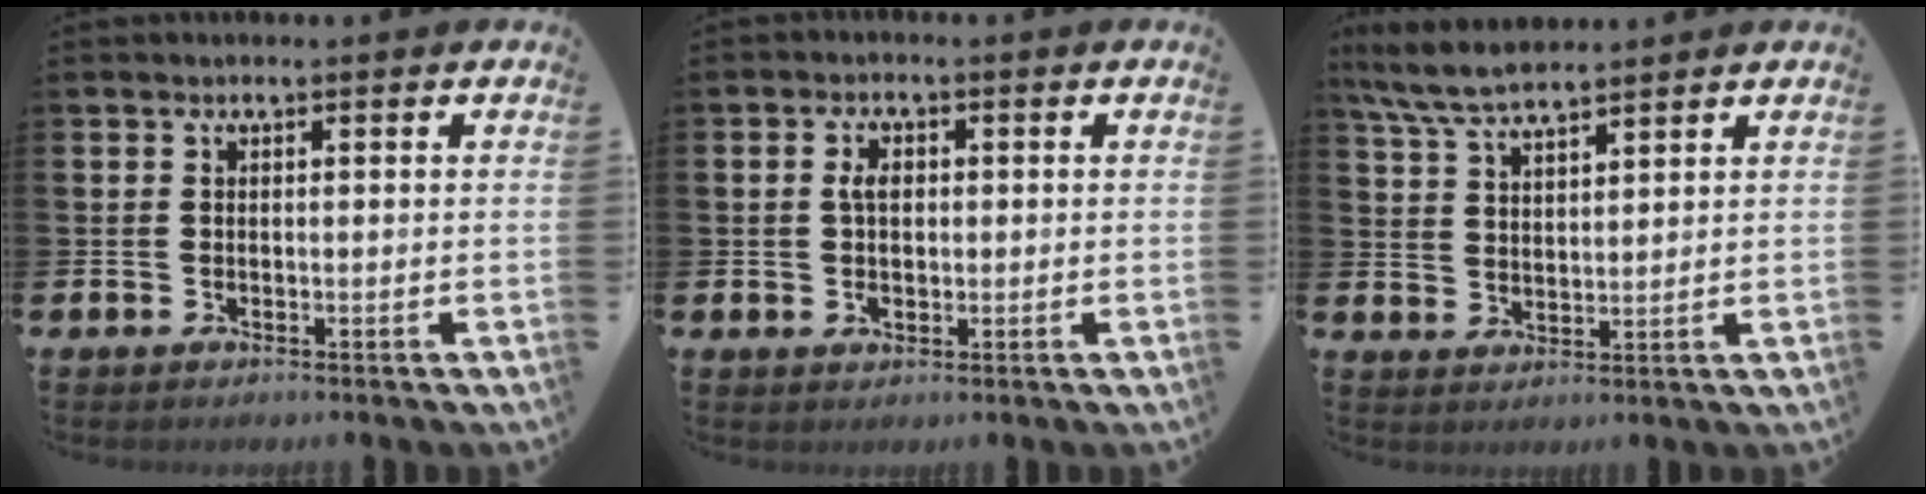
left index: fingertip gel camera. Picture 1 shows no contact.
{"total": 2.9, "force": [0.4, 1.7, 2.3], "torque": [-0.033, 0.002, 0.003]}
{"total": 6.1, "force": [5.7, 0.9, 2.0], "torque": [-0.063, -0.018, 0.106]}